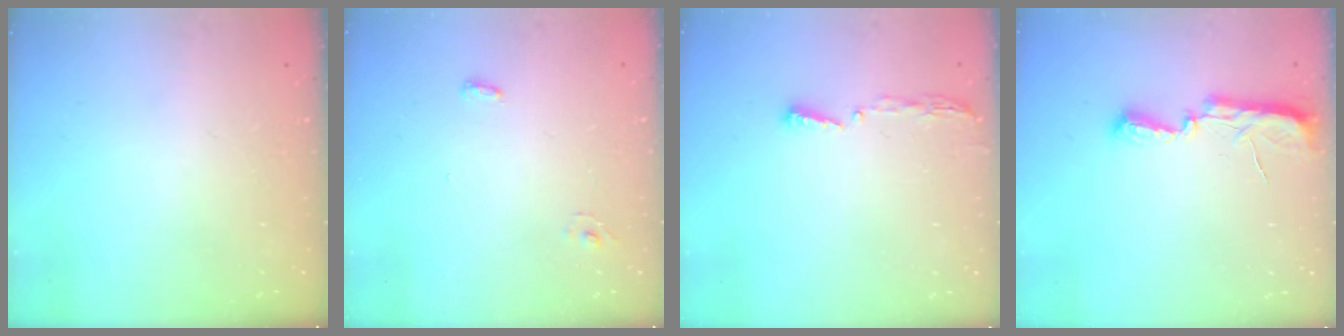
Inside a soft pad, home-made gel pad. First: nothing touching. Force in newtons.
{"total": 4.1, "press": 3.5, "slide": 2.2}
{"total": 3.4, "press": 3.4, "slide": 0.4}
{"total": 7.7, "press": 7.6, "slide": 1.0}